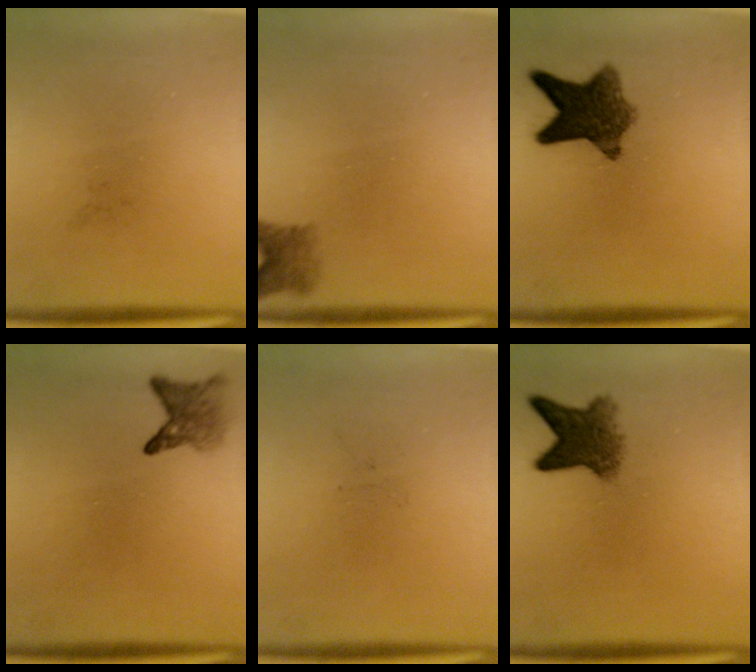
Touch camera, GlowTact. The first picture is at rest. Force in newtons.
{"total": 2.4}
{"total": 8.8}
{"total": 2.7}
{"total": 0.0}
{"total": 6.0}